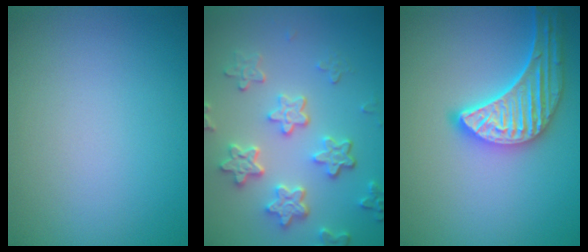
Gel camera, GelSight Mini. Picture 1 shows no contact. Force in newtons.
{"total": 5.3, "press": 4.1, "slide": 3.4}
{"total": 5.2, "press": 4.7, "slide": 2.2}